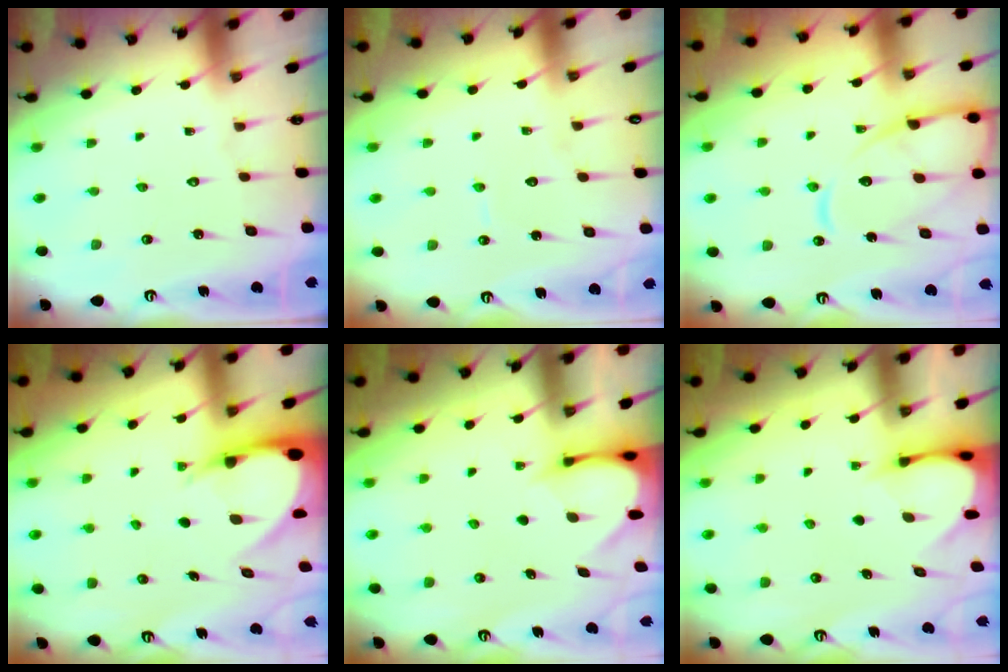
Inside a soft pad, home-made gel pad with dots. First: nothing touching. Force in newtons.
{"total": 3.8, "press": 3.8, "slide": 0.2}
{"total": 14.1, "press": 14.0, "slide": 1.3}
{"total": 7.5, "press": 7.4, "slide": 0.9}
{"total": 3.3, "press": 3.3, "slide": 0.3}
{"total": 3.6, "press": 3.6, "slide": 0.4}